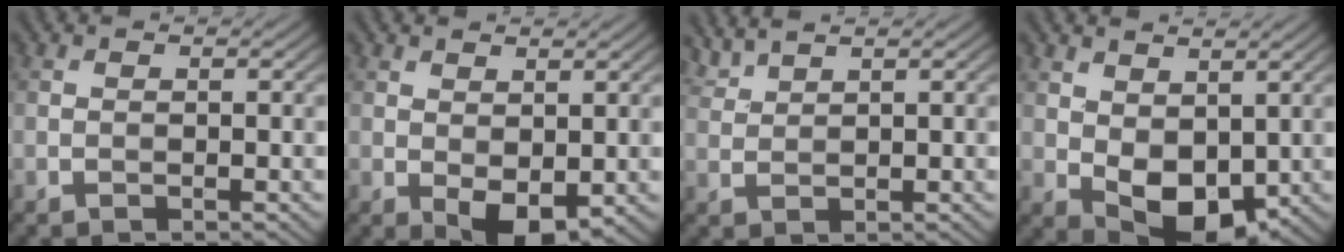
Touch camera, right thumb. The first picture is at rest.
{"total": 4.4, "force": [0.0, 2.4, 3.7], "torque": [-0.072, -0.007, 0.007]}
{"total": 2.6, "force": [2.4, 0.2, 0.9], "torque": [-0.026, 0.007, 0.056]}
{"total": 6.9, "force": [1.3, 4.4, 5.2], "torque": [-0.107, -0.010, 0.028]}